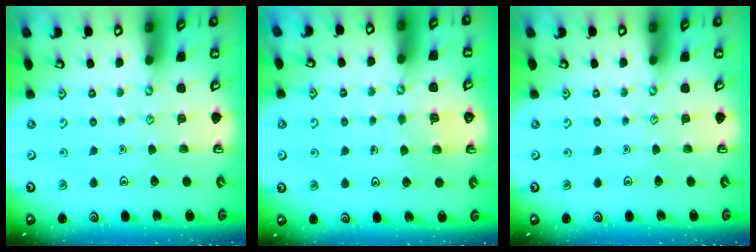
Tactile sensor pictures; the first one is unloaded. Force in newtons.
{"total": 4.8, "press": 4.8, "slide": 0.5}
{"total": 0.0}